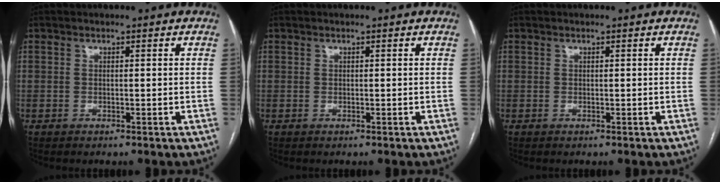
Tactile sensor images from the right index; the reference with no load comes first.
{"total": 0.0}
{"total": 0.0}